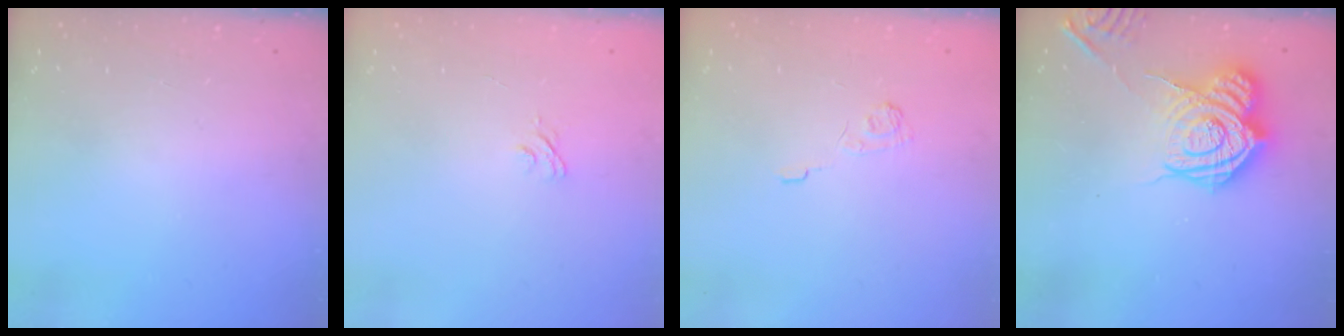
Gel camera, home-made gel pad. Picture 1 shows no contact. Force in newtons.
{"total": 3.6, "press": 3.4, "slide": 1.2}
{"total": 2.5, "press": 2.1, "slide": 1.3}
{"total": 15.4, "press": 15.4, "slide": 1.0}